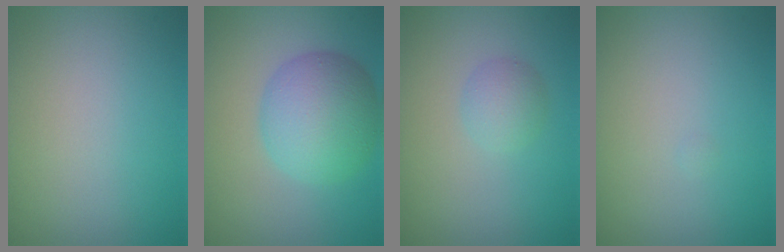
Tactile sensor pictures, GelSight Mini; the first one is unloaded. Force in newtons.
{"total": 6.6, "press": 6.6, "slide": 0.1}
{"total": 1.9, "press": 1.9, "slide": 0.1}
{"total": 0.0}